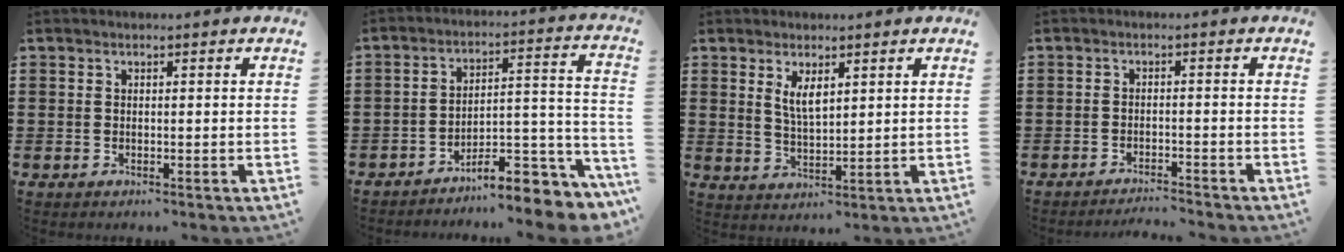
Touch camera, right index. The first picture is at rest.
{"total": 8.9, "force": [-7.5, 2.0, 4.2], "torque": [-0.044, 0.014, -0.142]}
{"total": 3.7, "force": [1.8, 1.4, 2.9], "torque": [-0.061, 0.003, 0.032]}
{"total": 2.1, "force": [-2.1, -0.2, 0.2], "torque": [-0.007, 0.002, -0.045]}